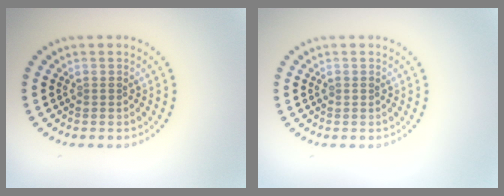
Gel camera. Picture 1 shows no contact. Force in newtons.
{"total": 0.6, "press": 0.6, "slide": 0.1}